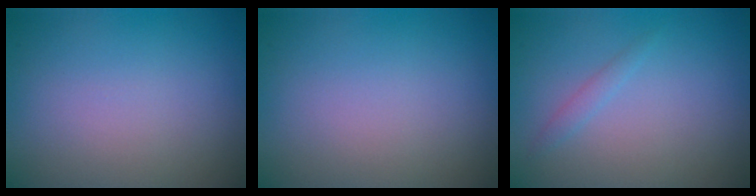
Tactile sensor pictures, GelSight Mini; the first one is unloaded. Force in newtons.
{"total": 0.0}
{"total": 0.9, "press": 0.9, "slide": 0.1}